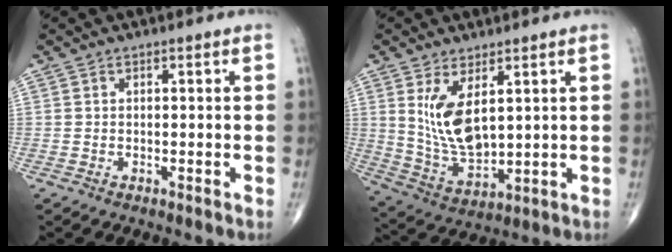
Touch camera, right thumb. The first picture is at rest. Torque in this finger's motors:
{"motor_torque": [-0.52, 1.21, 1.08, 0.24, 0.10]}